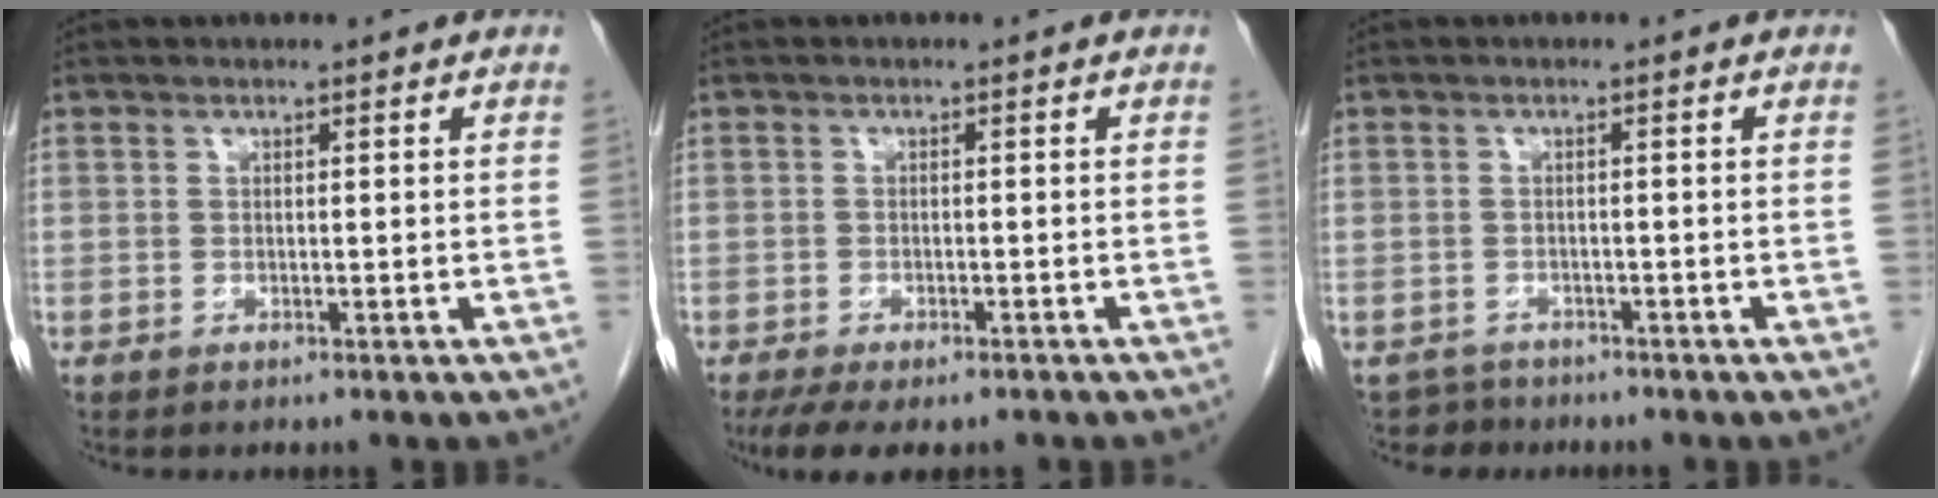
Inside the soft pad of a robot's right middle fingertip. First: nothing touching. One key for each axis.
{"total": 8.3, "fx": -6.2, "fy": 2.8, "fz": 4.6, "tx": -0.066, "ty": -0.011, "tz": -0.093}
{"total": 2.5, "fx": -2.1, "fy": 1.1, "fz": -0.9, "tx": 0.011, "ty": 0.001, "tz": -0.036}